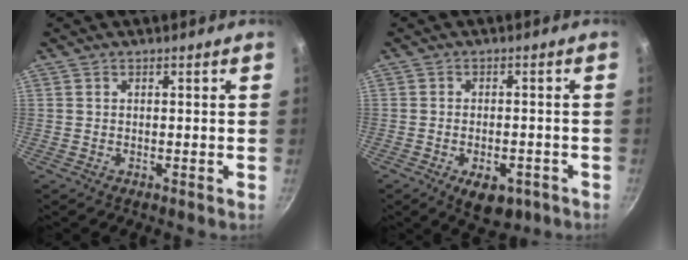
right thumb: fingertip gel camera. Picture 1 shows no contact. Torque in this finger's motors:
{"motor_torque": [-0.15, 0.27, 0.26, 0.43, 0.15]}